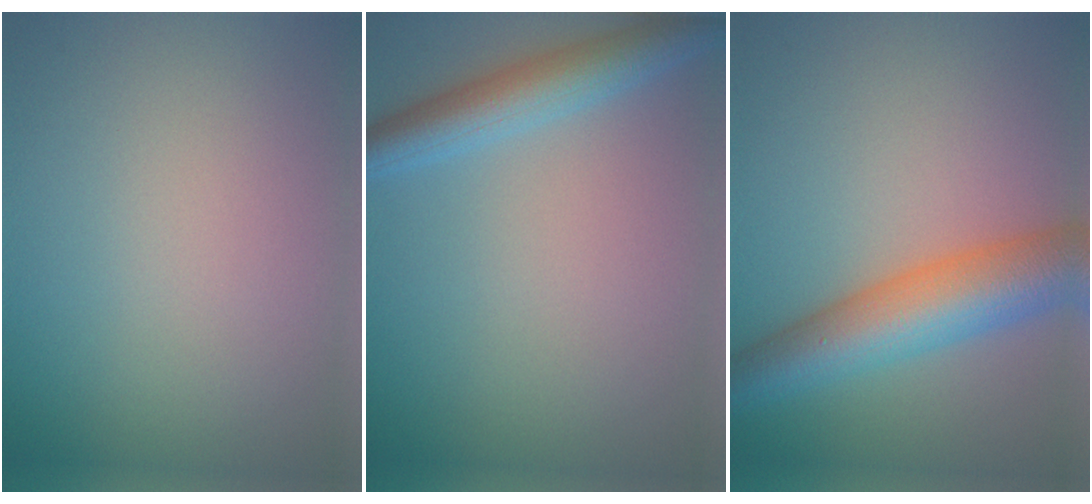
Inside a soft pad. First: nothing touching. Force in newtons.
{"total": 4.2, "press": 4.2, "slide": 0.2}
{"total": 8.3, "press": 8.3, "slide": 0.3}